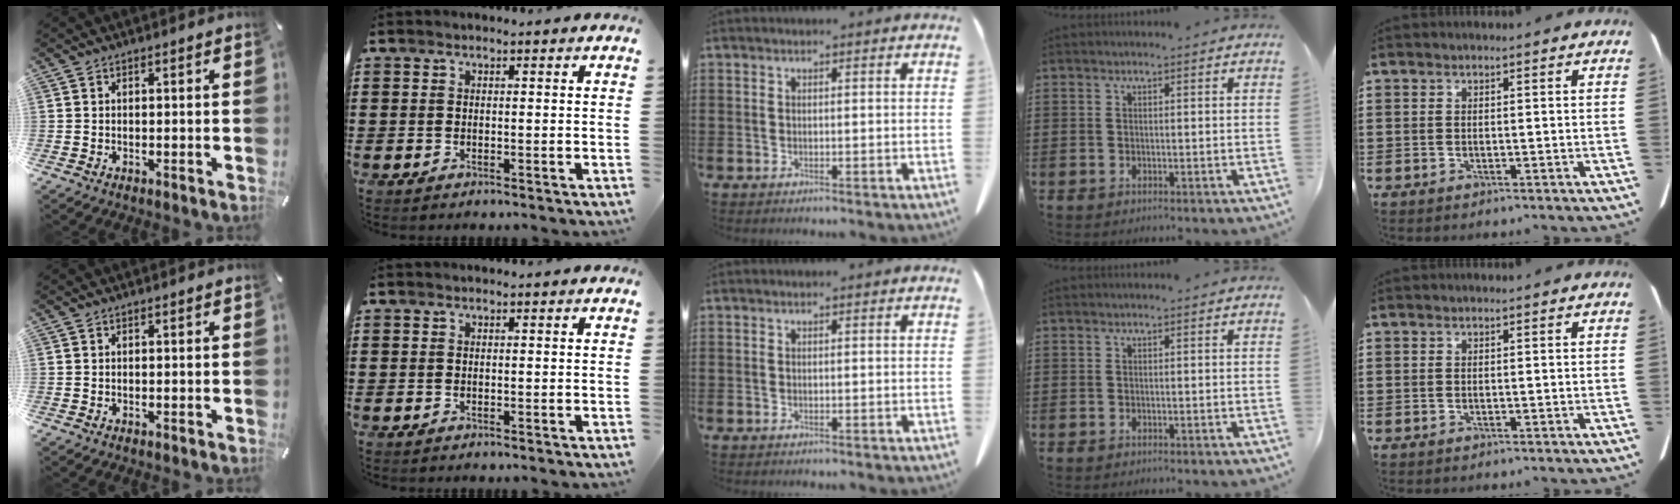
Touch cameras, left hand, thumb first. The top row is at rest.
{}